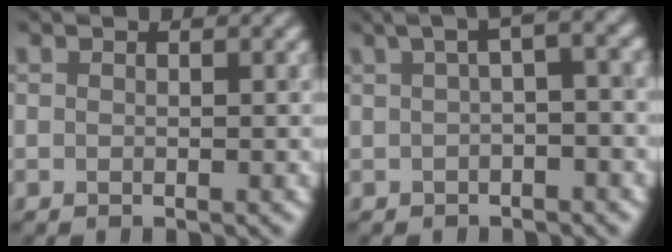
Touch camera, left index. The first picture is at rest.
{"total": 4.6, "force": [1.1, 1.3, 4.3], "torque": [-0.056, 0.022, 0.007]}